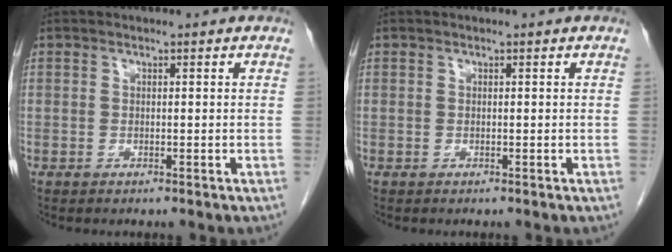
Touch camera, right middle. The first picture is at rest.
{"total": 0.0}